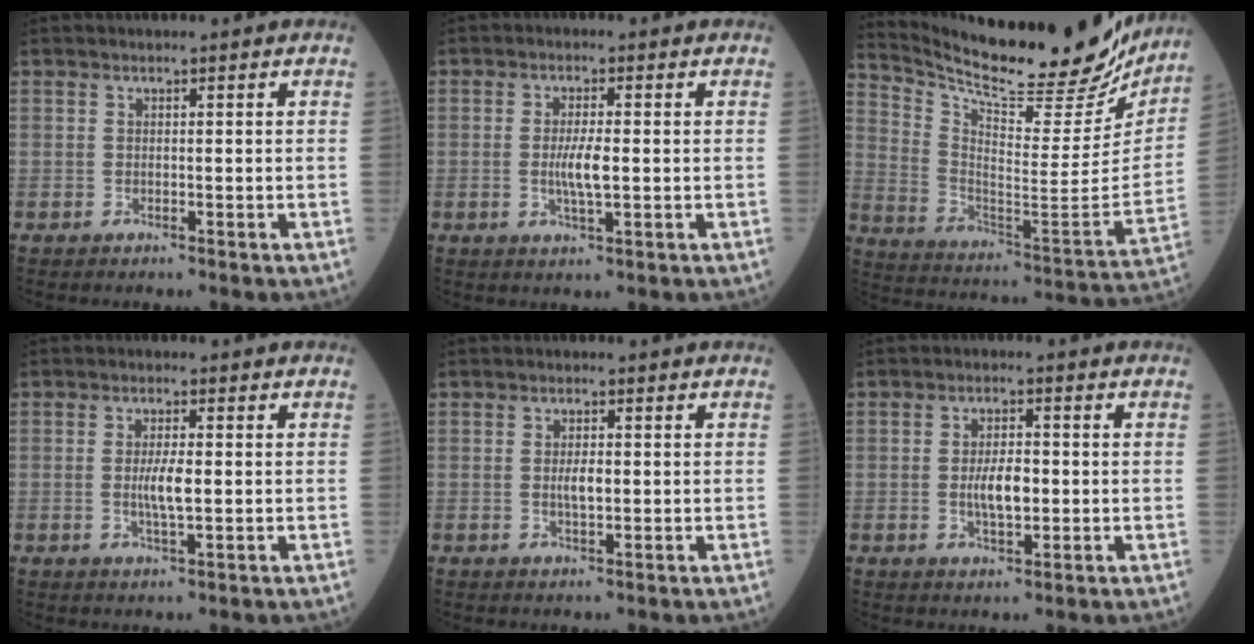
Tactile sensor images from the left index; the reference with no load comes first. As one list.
[{"total": 4.0, "force": [-0.4, 0.6, 3.9], "torque": [-0.073, -0.005, -0.006]}, {"total": 25.2, "force": [22.6, 4.7, 10.1], "torque": [-0.168, -0.066, 0.323]}, {"total": 3.6, "force": [-0.2, 0.5, 3.6], "torque": [-0.064, -0.004, -0.003]}, {"total": 2.2, "force": [0.0, 0.7, 2.1], "torque": [-0.035, -0.001, 0.001]}, {"total": 4.8, "force": [-0.5, 1.8, 4.4], "torque": [-0.079, 0.000, -0.008]}]